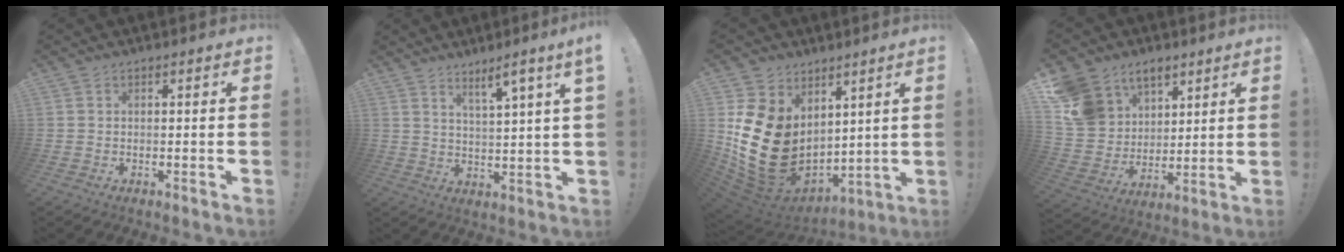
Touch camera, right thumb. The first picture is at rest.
{"total": 6.5, "force": [4.2, -0.5, 4.9], "torque": [-0.063, -0.027, 0.059]}
{"total": 19.6, "force": [0.8, 15.3, 12.3], "torque": [-0.243, -0.017, 0.040]}
{"total": 14.4, "force": [8.8, 10.7, 4.2], "torque": [-0.086, -0.052, 0.183]}